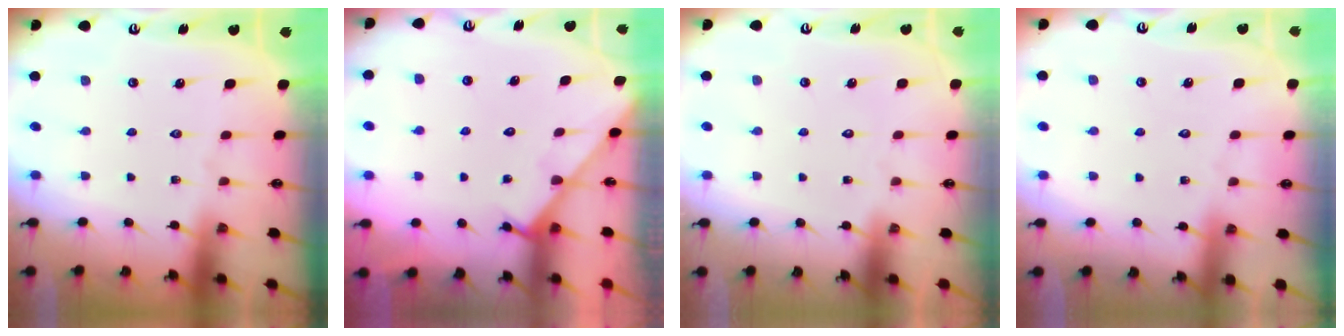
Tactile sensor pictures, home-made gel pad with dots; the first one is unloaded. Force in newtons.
{"total": 1.2, "press": 1.2, "slide": 0.1}
{"total": 1.7, "press": 1.6, "slide": 0.1}
{"total": 2.5, "press": 2.5, "slide": 0.3}